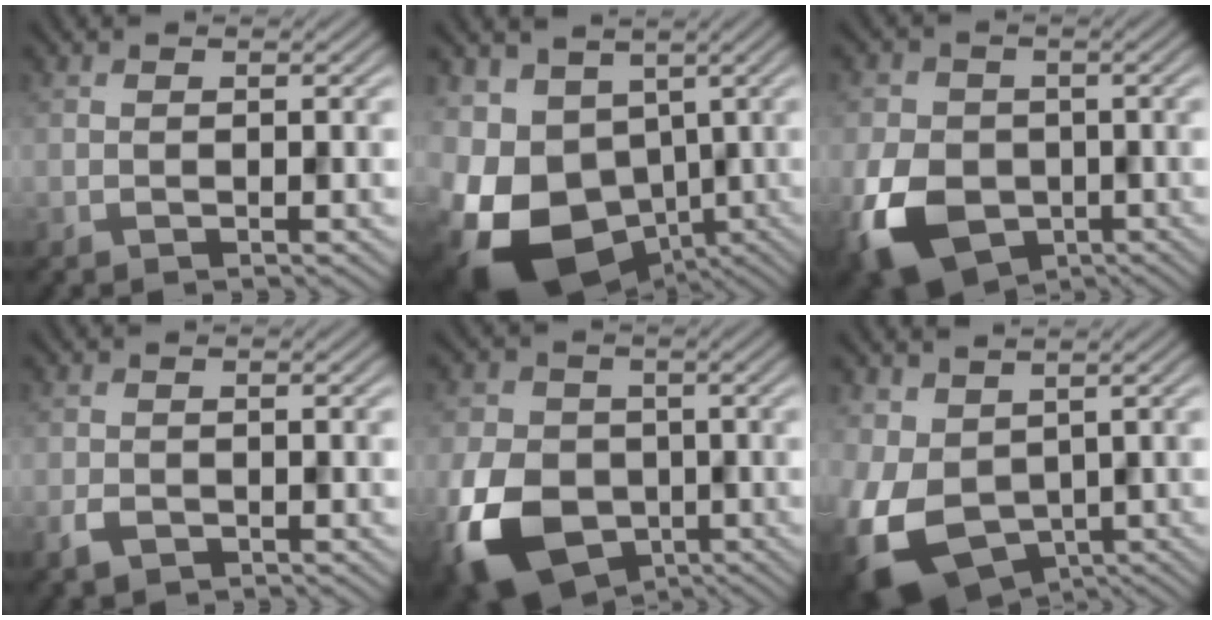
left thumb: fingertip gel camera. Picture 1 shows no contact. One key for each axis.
{"total": 15.9, "fx": -5.1, "fy": 11.1, "fz": 10.2, "tx": -0.241, "ty": -0.031, "tz": -0.064}
{"total": 10.6, "fx": -3.7, "fy": 7.8, "fz": 6.1, "tx": -0.152, "ty": -0.023, "tz": -0.079}
{"total": 2.0, "fx": -1.1, "fy": 1.3, "fz": 1.0, "tx": -0.026, "ty": -0.006, "tz": -0.026}
{"total": 13.2, "fx": -4.5, "fy": 9.7, "fz": 7.7, "tx": -0.194, "ty": -0.036, "tz": -0.090}
{"total": 11.1, "fx": -0.5, "fy": 7.9, "fz": 7.7, "tx": -0.200, "ty": -0.025, "tz": 0.000}